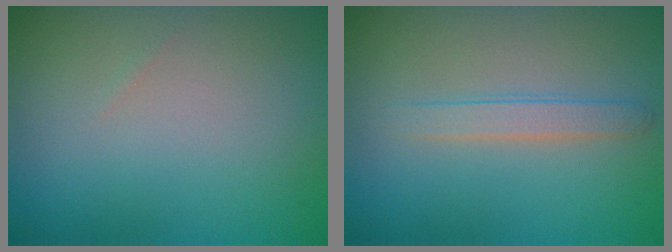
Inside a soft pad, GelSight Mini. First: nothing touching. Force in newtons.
{"total": 1.8, "press": 1.8, "slide": 0.1}